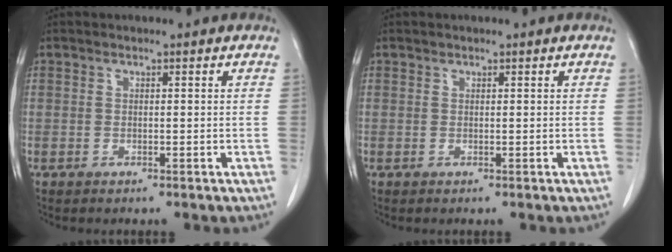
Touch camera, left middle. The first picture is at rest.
{"total": 0.0}